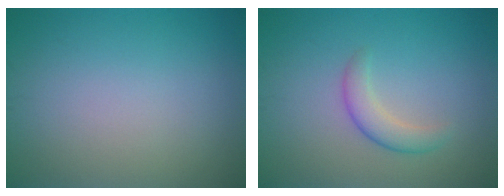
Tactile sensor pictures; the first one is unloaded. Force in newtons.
{"total": 2.3, "press": 2.3, "slide": 0.1}